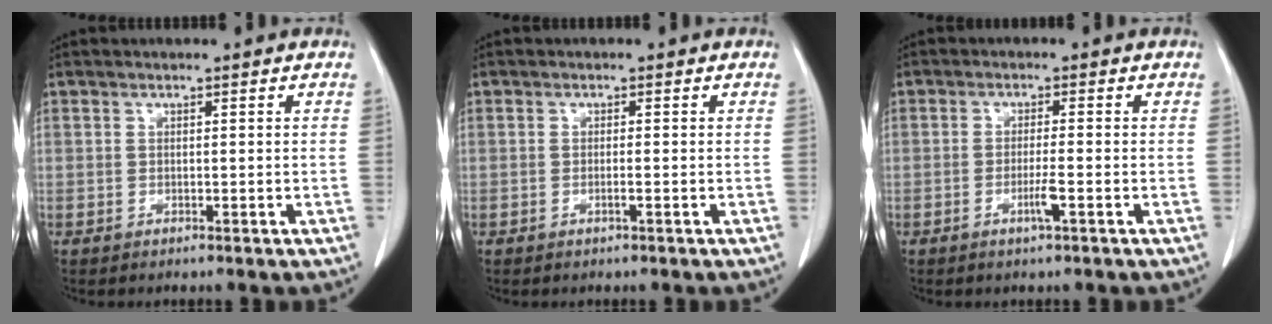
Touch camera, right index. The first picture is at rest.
{"total": 0.8, "force": [-0.2, -0.1, 0.7], "torque": [-0.011, 0.002, -0.001]}
{"total": 2.6, "force": [-1.1, -0.3, 2.4], "torque": [-0.045, -0.003, -0.019]}